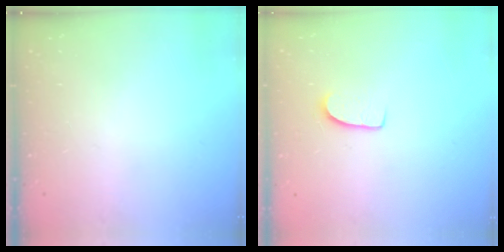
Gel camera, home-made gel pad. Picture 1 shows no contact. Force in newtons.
{"total": 7.7, "press": 7.6, "slide": 0.7}